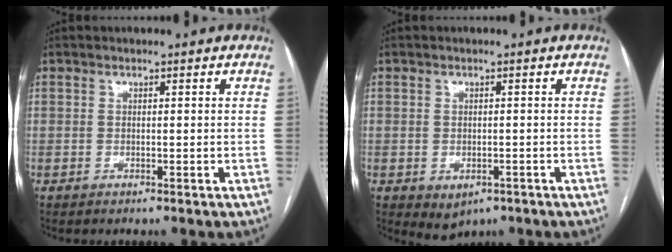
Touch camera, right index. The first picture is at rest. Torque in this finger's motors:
{"motor_torque": [0.59, -0.46, 0.10, 0.00]}